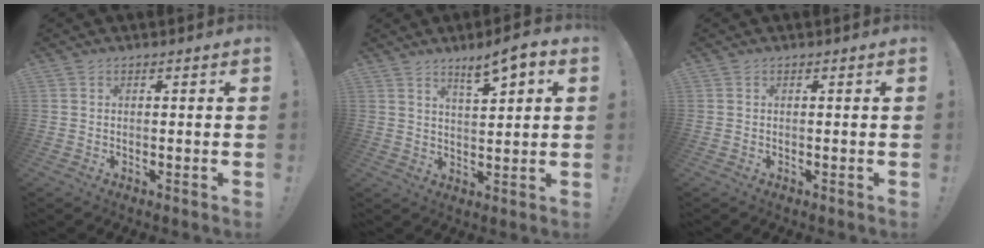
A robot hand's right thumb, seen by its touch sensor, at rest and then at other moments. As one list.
[{"total": 7.5, "force": [4.6, 1.7, 5.7], "torque": [-0.077, -0.030, 0.073]}, {"total": 0.0}]